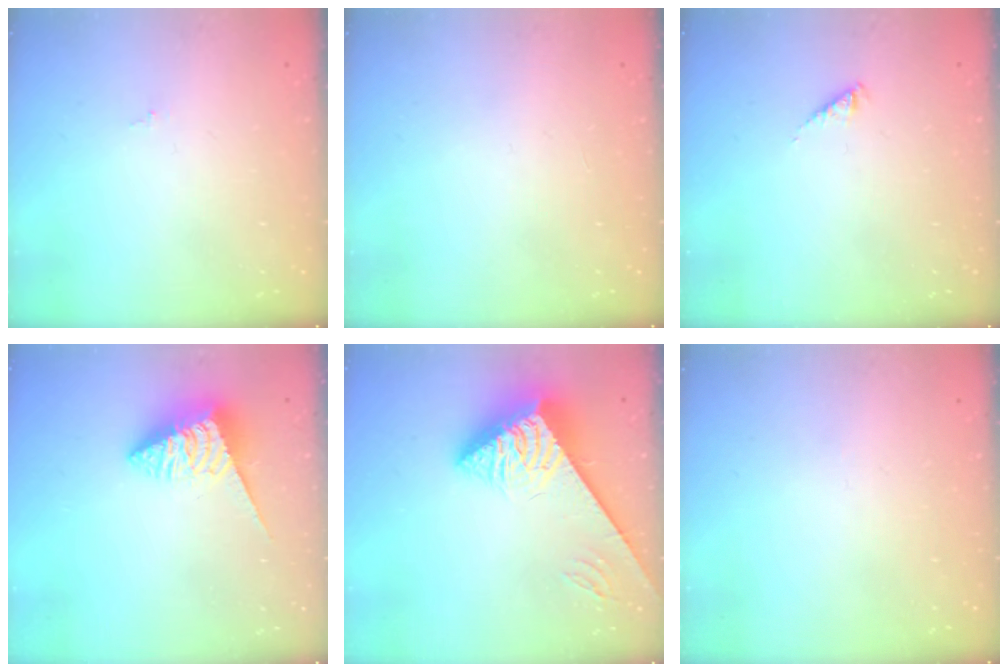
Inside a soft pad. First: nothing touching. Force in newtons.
{"total": 0.0}
{"total": 2.3, "press": 2.3, "slide": 0.3}
{"total": 4.6, "press": 4.5, "slide": 0.7}
{"total": 8.8, "press": 8.8, "slide": 0.9}
{"total": 0.0}